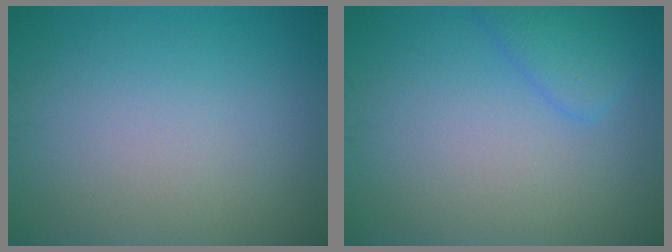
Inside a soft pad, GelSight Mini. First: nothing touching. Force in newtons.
{"total": 2.5, "press": 2.5, "slide": 0.2}